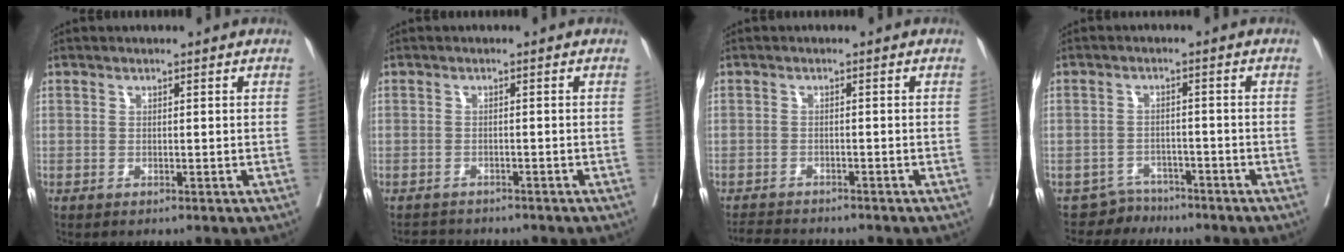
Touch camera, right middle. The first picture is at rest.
{"total": 3.4, "force": [-3.2, 1.0, 0.4], "torque": [-0.007, -0.007, -0.048]}
{"total": 4.5, "force": [-4.4, 0.3, 1.1], "torque": [-0.014, -0.015, -0.071]}
{"total": 3.6, "force": [-3.2, 1.2, -1.2], "torque": [0.021, 0.002, -0.052]}